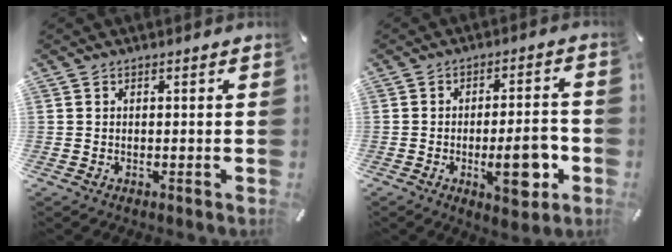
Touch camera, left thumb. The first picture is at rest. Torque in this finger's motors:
{"motor_torque": [0.21, 0.78, 0.50, -0.24, 0.09]}